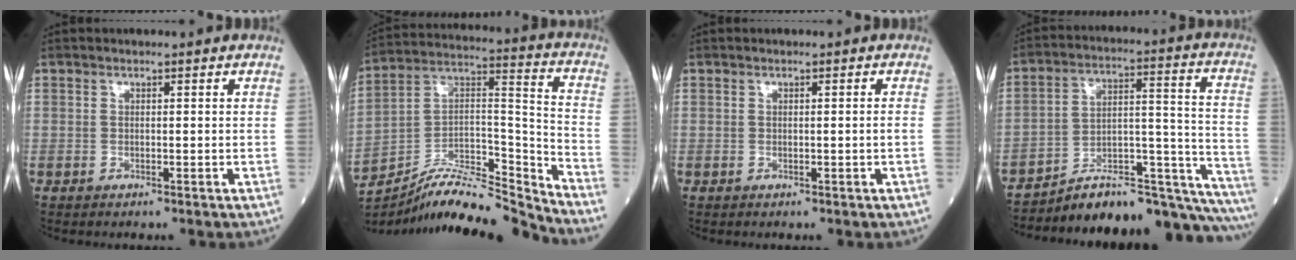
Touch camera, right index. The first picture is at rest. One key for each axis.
{"total": 16.5, "fx": -15.9, "fy": 0.4, "fz": 4.4, "tx": -0.062, "ty": 0.056, "tz": -0.279}
{"total": 0.7, "fx": -0.1, "fy": -0.2, "fz": 0.7, "tx": -0.012, "ty": -0.002, "tz": 0.001}
{"total": 23.0, "fx": -21.2, "fy": 2.4, "fz": 8.7, "tx": -0.064, "ty": 0.050, "tz": -0.301}